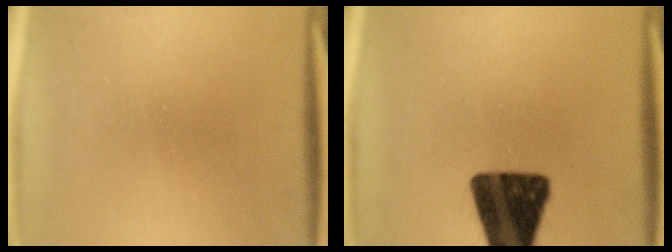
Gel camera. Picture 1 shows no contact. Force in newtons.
{"total": 17.2}